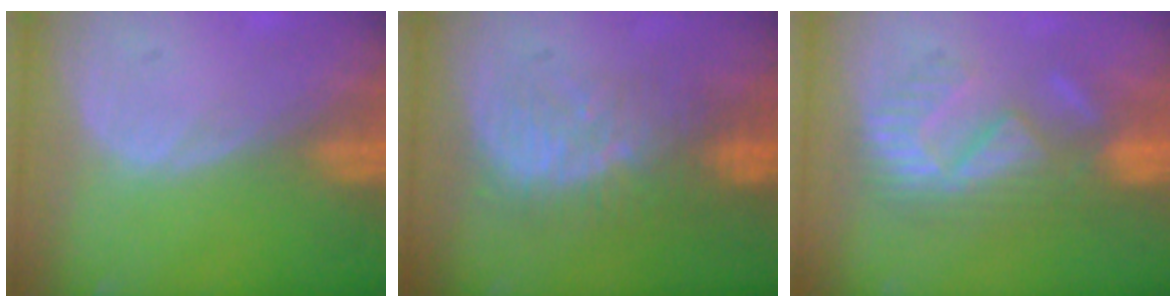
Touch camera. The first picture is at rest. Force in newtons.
{"total": 8.3, "press": 7.7, "slide": 3.0}
{"total": 8.7, "press": 8.5, "slide": 1.6}